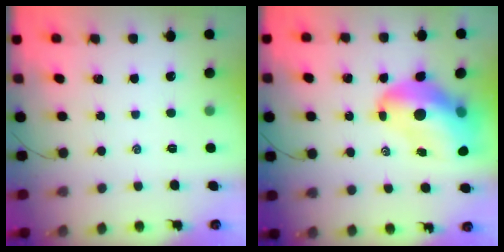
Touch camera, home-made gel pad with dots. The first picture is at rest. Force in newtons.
{"total": 16.6, "press": 16.0, "slide": 4.7}